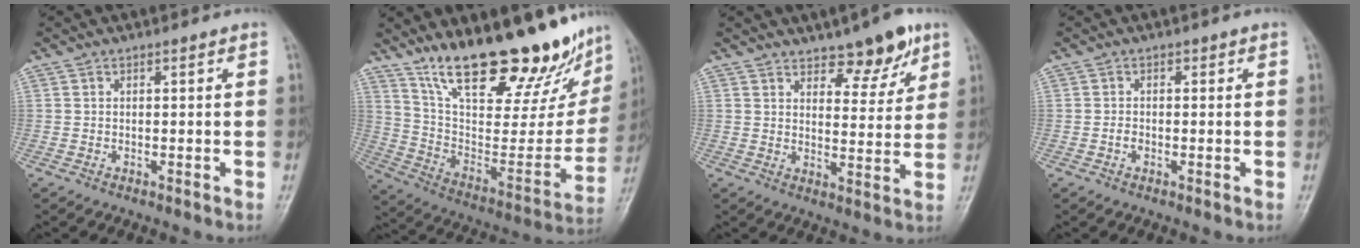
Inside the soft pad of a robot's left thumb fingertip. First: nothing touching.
{"total": 28.7, "force": [21.0, 9.6, 17.1], "torque": [-0.225, -0.094, 0.334]}
{"total": 7.8, "force": [5.4, 3.1, 4.7], "torque": [-0.039, -0.038, 0.078]}
{"total": 1.1, "force": [-0.4, 0.9, 0.6], "torque": [-0.006, 0.003, -0.010]}